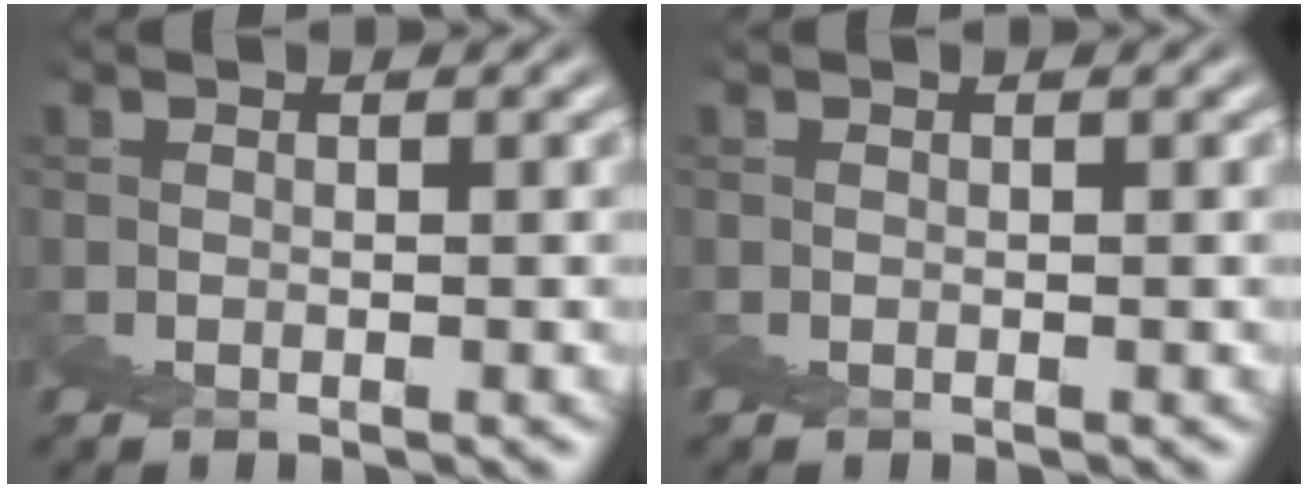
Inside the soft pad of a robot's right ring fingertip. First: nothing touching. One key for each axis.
{"total": 0.0}